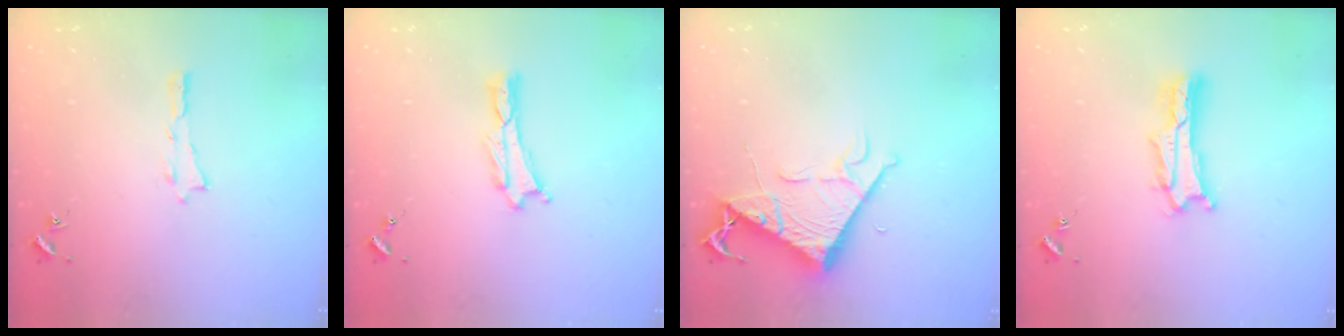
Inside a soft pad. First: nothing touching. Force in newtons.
{"total": 0.0}
{"total": 7.9, "press": 7.9, "slide": 0.9}
{"total": 2.7, "press": 2.7, "slide": 0.4}